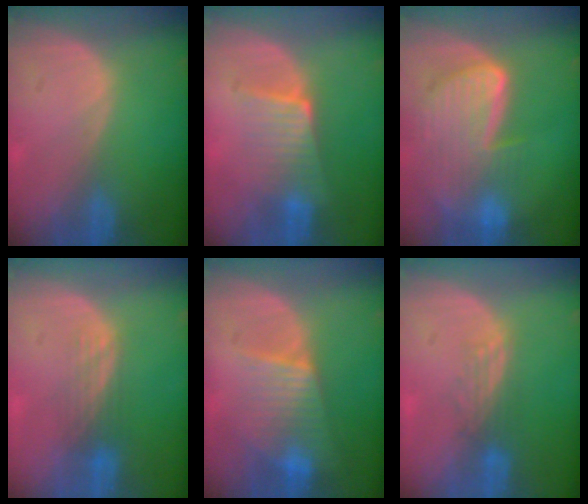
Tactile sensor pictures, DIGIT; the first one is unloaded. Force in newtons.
{"total": 6.5, "press": 5.7, "slide": 3.0}
{"total": 9.8, "press": 8.3, "slide": 5.3}
{"total": 3.7, "press": 3.1, "slide": 2.0}
{"total": 6.7, "press": 6.6, "slide": 1.3}
{"total": 2.8, "press": 2.6, "slide": 1.2}